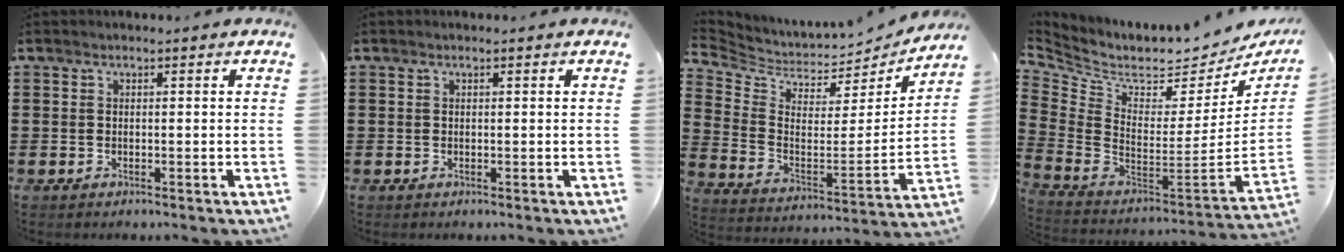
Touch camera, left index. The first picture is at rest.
{"total": 0.0}
{"total": 4.5, "force": [4.1, 1.5, 0.9], "torque": [-0.047, -0.048, 0.067]}
{"total": 4.4, "force": [4.0, 1.3, 1.3], "torque": [-0.060, -0.058, 0.062]}